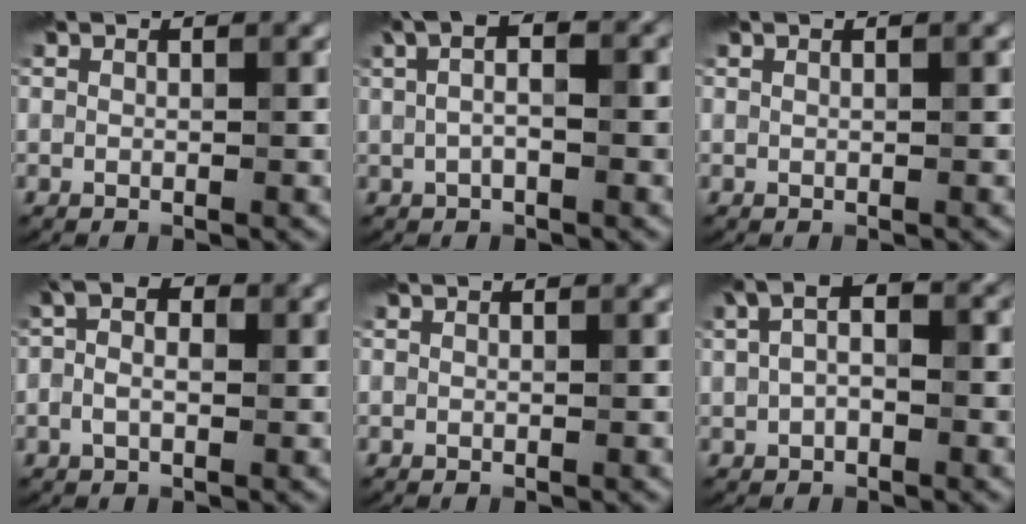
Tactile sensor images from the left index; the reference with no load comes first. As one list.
[{"total": 5.2, "force": [1.1, 2.3, 4.5], "torque": [-0.062, 0.010, -0.001]}, {"total": 0.0}, {"total": 3.2, "force": [-0.4, 1.7, 2.7], "torque": [-0.054, 0.004, -0.015]}, {"total": 0.0}, {"total": 5.4, "force": [0.8, 3.1, 4.4], "torque": [-0.076, 0.023, -0.001]}]